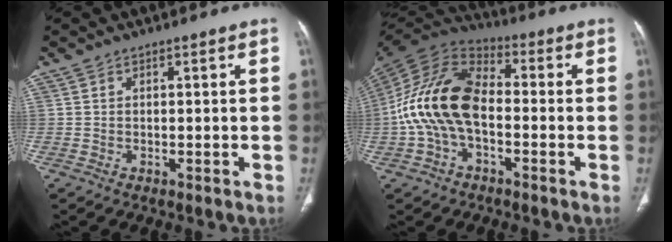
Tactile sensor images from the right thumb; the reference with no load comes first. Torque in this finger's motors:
{"motor_torque": [2.19, 2.82, 1.43, -1.34, 0.30]}